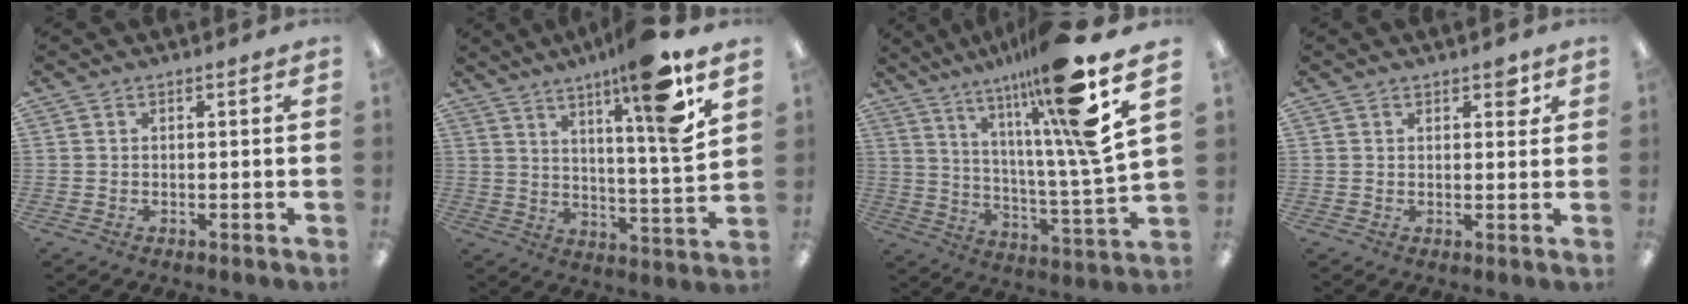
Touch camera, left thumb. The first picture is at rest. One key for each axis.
{"total": 15.5, "fx": 10.1, "fy": 1.0, "fz": 11.7, "tx": -0.183, "ty": -0.056, "tz": 0.147}
{"total": 21.3, "fx": 14.1, "fy": 2.1, "fz": 15.9, "tx": -0.259, "ty": -0.083, "tz": 0.207}
{"total": 3.1, "fx": 2.0, "fy": 1.6, "fz": 1.9, "tx": -0.015, "ty": -0.004, "tz": 0.028}